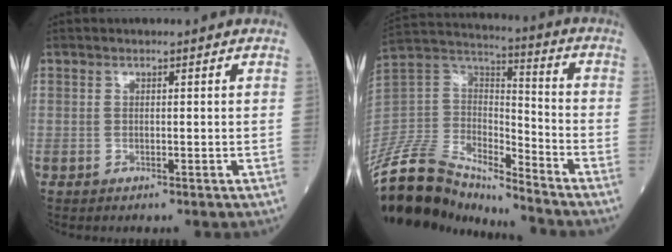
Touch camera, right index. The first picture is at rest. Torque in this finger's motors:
{"motor_torque": [0.17, -0.96, 0.57, 0.15]}